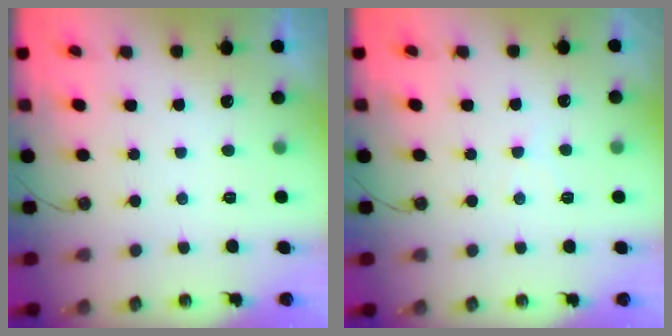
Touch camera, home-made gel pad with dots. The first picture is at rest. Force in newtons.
{"total": 5.1, "press": 5.0, "slide": 0.8}